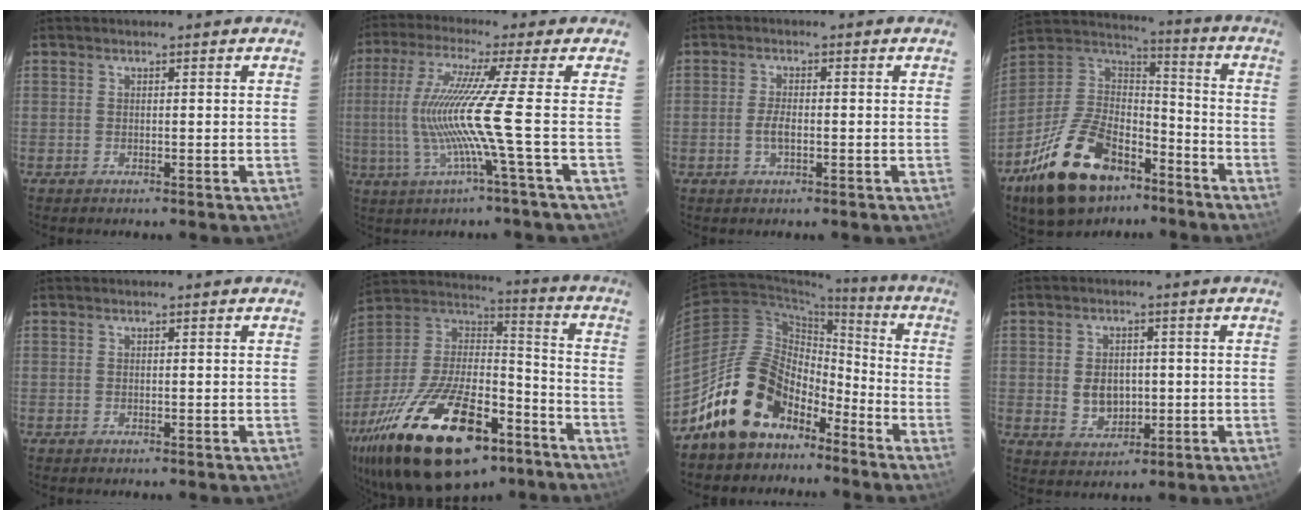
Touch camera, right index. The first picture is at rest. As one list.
[{"total": 11.1, "force": [-2.1, -3.3, 10.4], "torque": [-0.188, -0.016, -0.029]}, {"total": 2.8, "force": [-0.8, 1.1, 2.4], "torque": [-0.051, -0.001, -0.014]}, {"total": 24.5, "force": [-15.0, 13.1, 14.2], "torque": [-0.301, 0.007, -0.242]}, {"total": 0.0}, {"total": 34.1, "force": [-19.7, 15.1, 23.4], "torque": [-0.457, -0.018, -0.306]}, {"total": 15.7, "force": [-11.0, 9.2, 6.5], "torque": [-0.131, 0.029, -0.176]}, {"total": 6.2, "force": [-0.2, 4.8, 3.9], "torque": [-0.074, 0.000, 0.007]}]